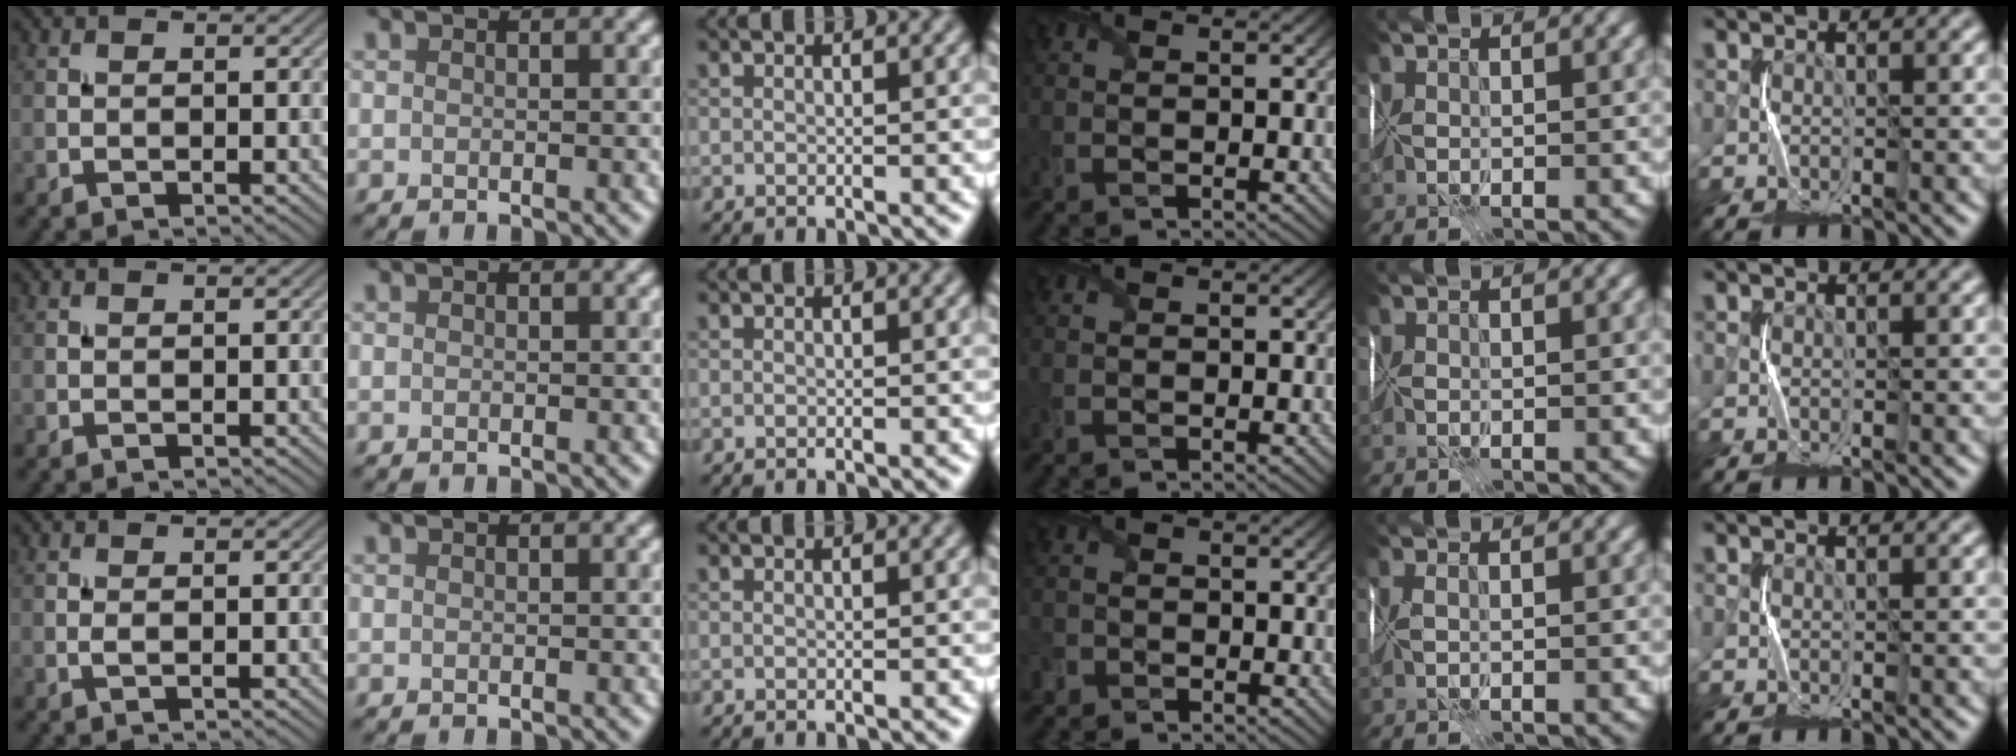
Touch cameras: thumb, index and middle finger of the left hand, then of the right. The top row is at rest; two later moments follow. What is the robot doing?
{"motion": "fold", "object": "shipping label"}